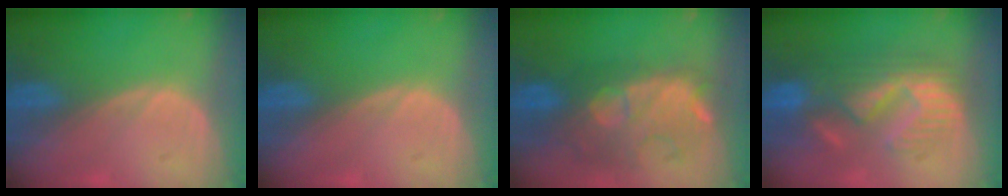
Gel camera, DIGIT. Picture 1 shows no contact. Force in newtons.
{"total": 0.0}
{"total": 10.7, "press": 10.0, "slide": 3.7}
{"total": 9.8, "press": 9.5, "slide": 2.5}